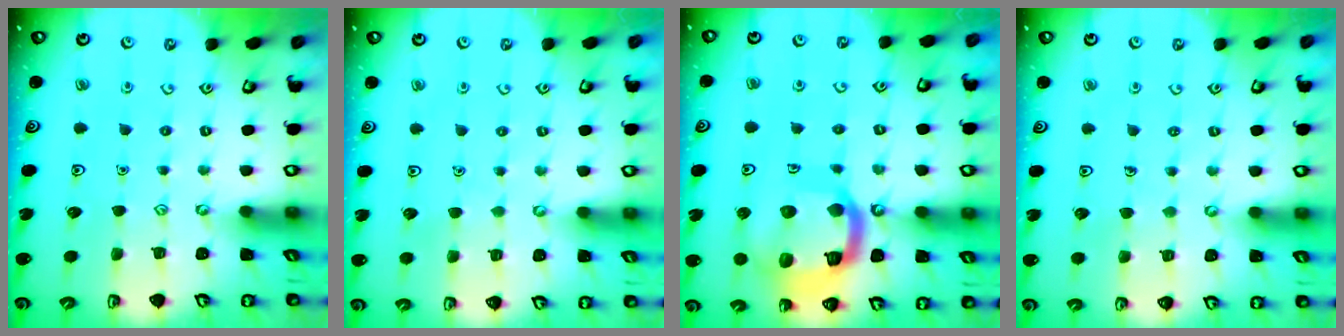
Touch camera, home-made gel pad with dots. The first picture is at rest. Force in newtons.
{"total": 1.4, "press": 1.4, "slide": 0.1}
{"total": 18.4, "press": 18.3, "slide": 1.9}
{"total": 2.6, "press": 2.6, "slide": 0.2}